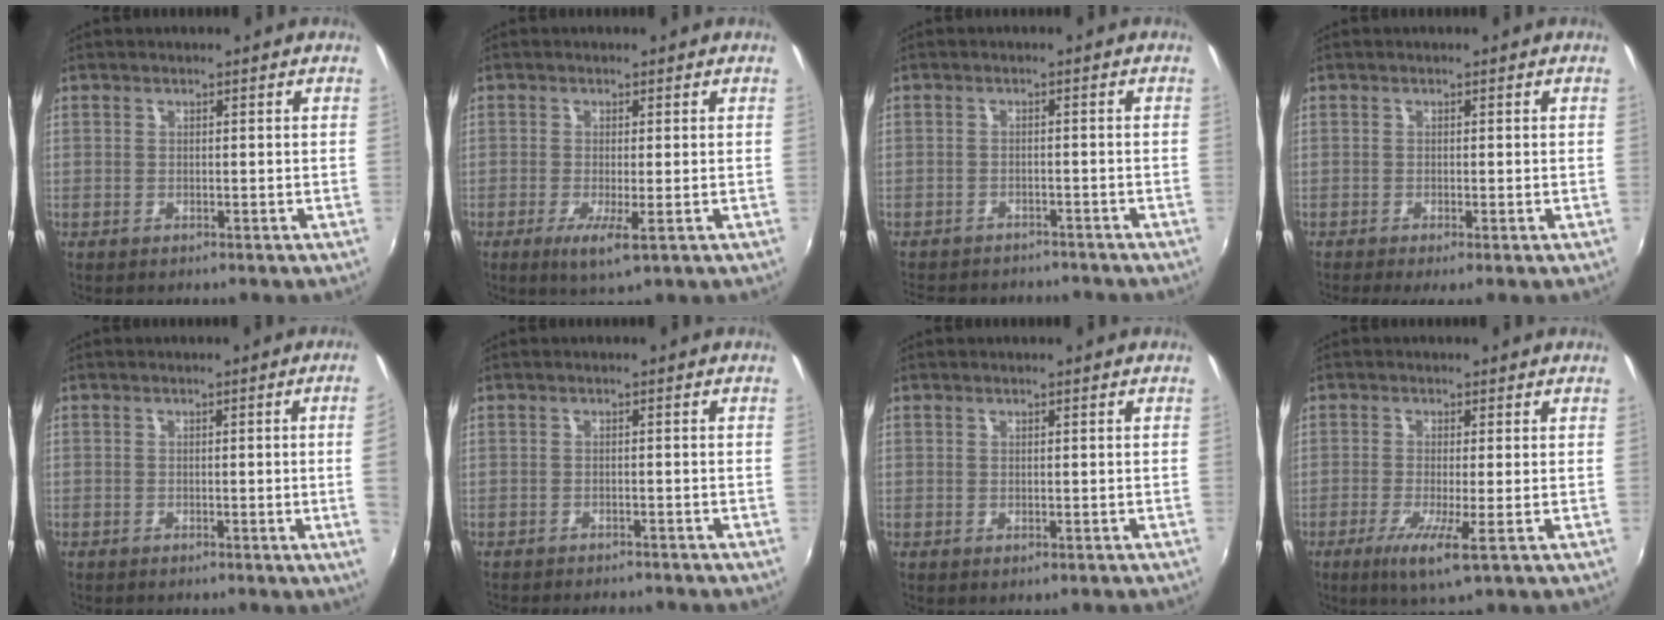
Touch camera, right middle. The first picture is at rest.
{"total": 4.1, "force": [-1.4, 0.2, 3.9], "torque": [-0.080, -0.013, -0.024]}
{"total": 9.4, "force": [-8.2, 3.5, 2.9], "torque": [-0.075, -0.004, -0.119]}
{"total": 1.3, "force": [-0.7, -0.2, 1.1], "torque": [-0.023, -0.006, -0.015]}
{"total": 3.1, "force": [0.0, -1.8, 2.6], "torque": [-0.049, -0.010, 0.009]}
{"total": 6.2, "force": [-5.7, 1.4, 2.0], "torque": [-0.053, -0.016, -0.084]}
{"total": 0.5, "force": [0.1, 0.1, 0.5], "torque": [-0.007, 0.002, 0.003]}
{"total": 5.6, "force": [-2.1, -0.2, 5.2], "torque": [-0.110, -0.017, -0.042]}